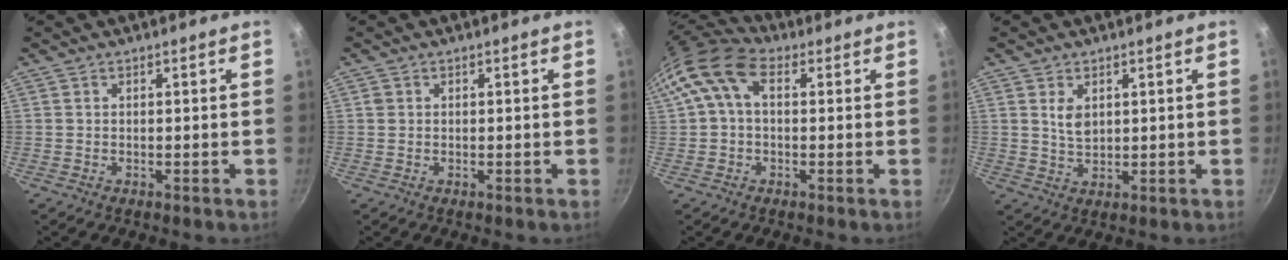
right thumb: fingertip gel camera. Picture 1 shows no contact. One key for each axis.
{"total": 0.9, "fx": 0.2, "fy": 0.8, "fz": 0.3, "tx": -0.003, "ty": 0.004, "tz": 0.002}
{"total": 11.3, "fx": 3.0, "fy": 7.1, "fz": 8.3, "tx": -0.156, "ty": 0.026, "tz": 0.038}
{"total": 3.8, "fx": 1.3, "fy": 2.4, "fz": 2.6, "tx": -0.042, "ty": -0.009, "tz": 0.028}